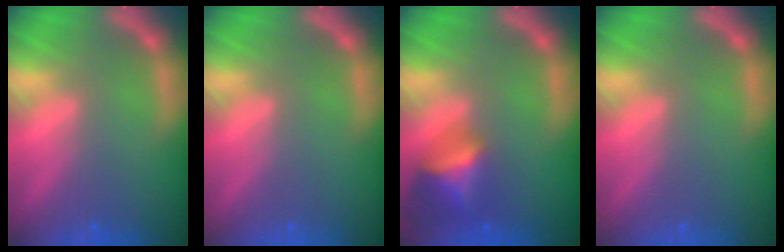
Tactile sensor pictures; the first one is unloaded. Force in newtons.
{"total": 0.0}
{"total": 4.9}
{"total": 0.0}